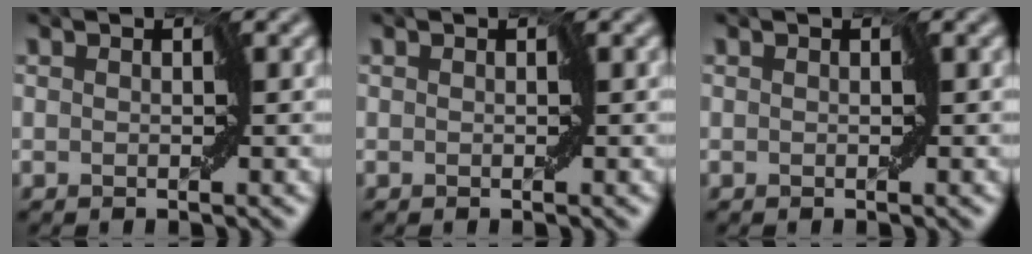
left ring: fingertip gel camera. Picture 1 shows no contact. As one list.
[{"total": 0.0}, {"total": 0.0}]